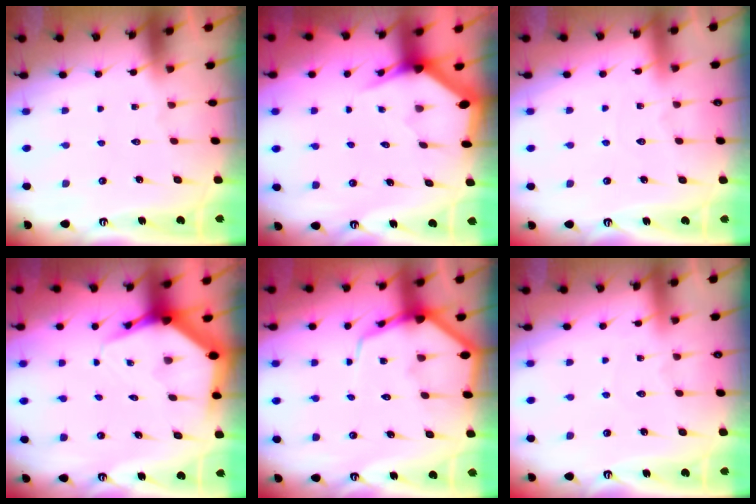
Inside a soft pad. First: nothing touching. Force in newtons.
{"total": 3.2, "press": 3.2, "slide": 0.0}
{"total": 2.7, "press": 2.7, "slide": 0.3}
{"total": 5.8, "press": 5.8, "slide": 0.3}
{"total": 8.5, "press": 8.4, "slide": 0.9}
{"total": 3.6, "press": 3.5, "slide": 0.5}